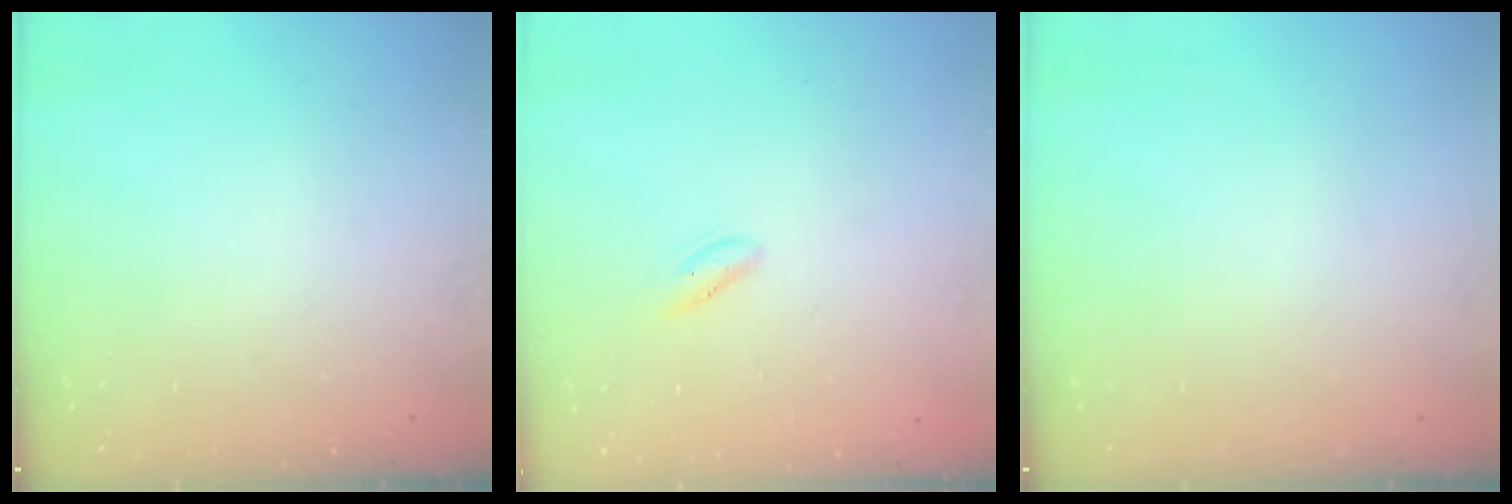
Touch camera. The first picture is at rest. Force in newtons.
{"total": 2.1, "press": 2.0, "slide": 0.7}
{"total": 0.0}